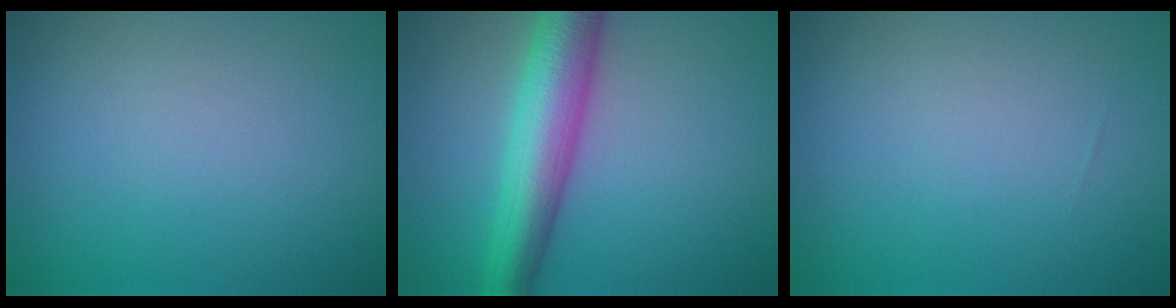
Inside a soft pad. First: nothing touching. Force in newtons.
{"total": 7.2, "press": 7.2, "slide": 0.1}
{"total": 0.0}